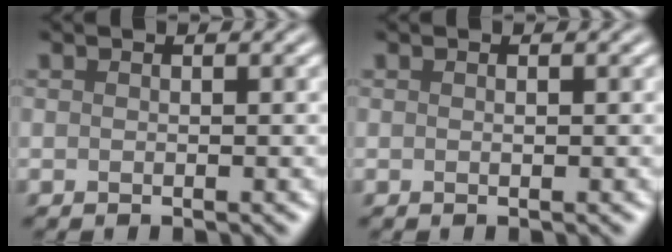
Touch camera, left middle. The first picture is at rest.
{"total": 0.0}